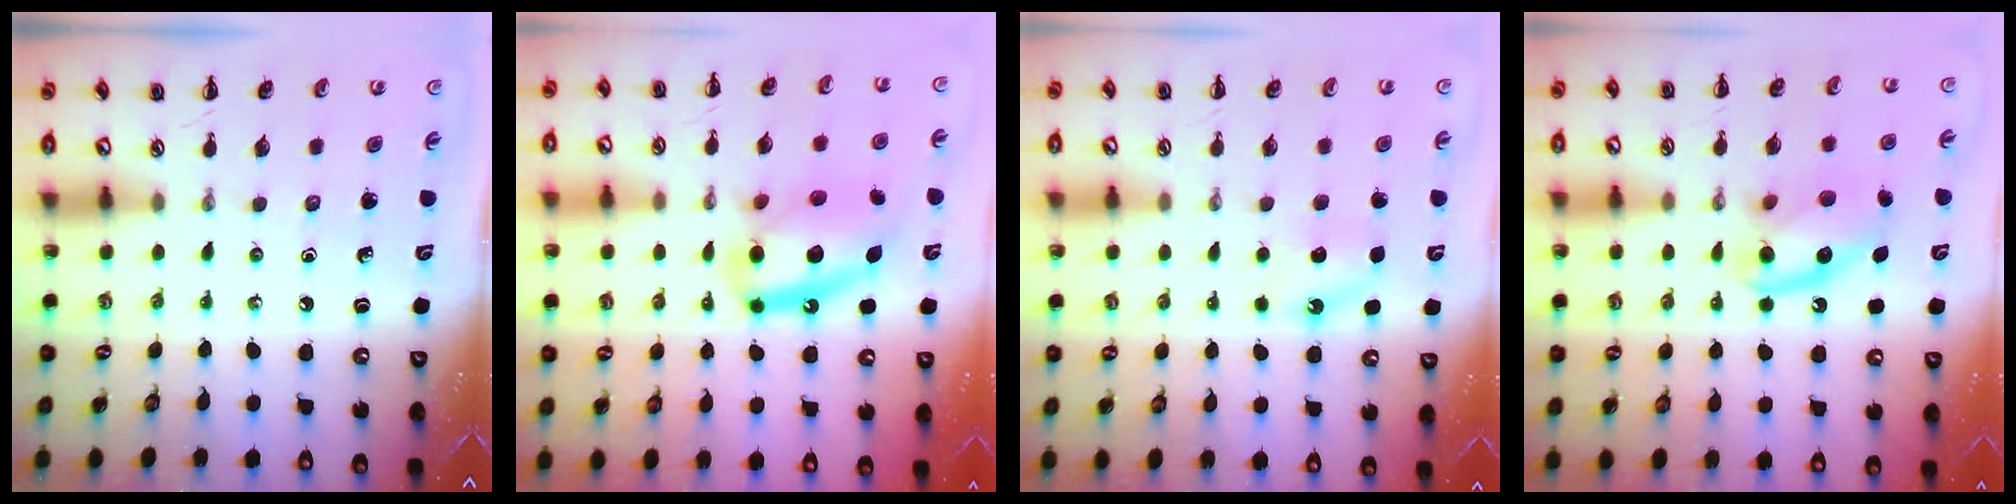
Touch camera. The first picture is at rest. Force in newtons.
{"total": 14.7, "press": 14.2, "slide": 3.6}
{"total": 6.0, "press": 5.7, "slide": 1.8}
{"total": 13.5, "press": 13.3, "slide": 1.9}